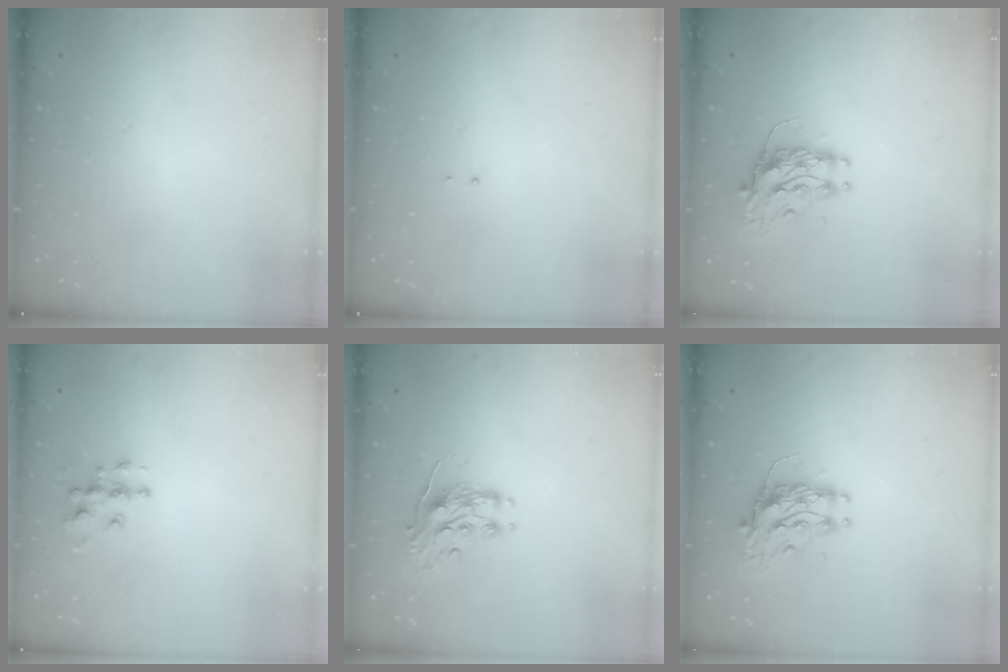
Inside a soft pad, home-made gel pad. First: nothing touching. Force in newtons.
{"total": 1.3, "press": 1.2, "slide": 0.6}
{"total": 9.6, "press": 9.6, "slide": 0.7}
{"total": 8.3, "press": 8.2, "slide": 0.5}
{"total": 8.4, "press": 8.3, "slide": 0.4}
{"total": 9.6, "press": 9.6, "slide": 0.7}